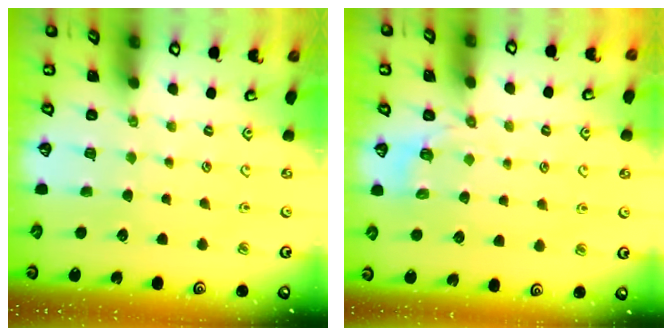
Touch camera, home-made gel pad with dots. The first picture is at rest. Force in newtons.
{"total": 2.8, "press": 2.2, "slide": 1.8}